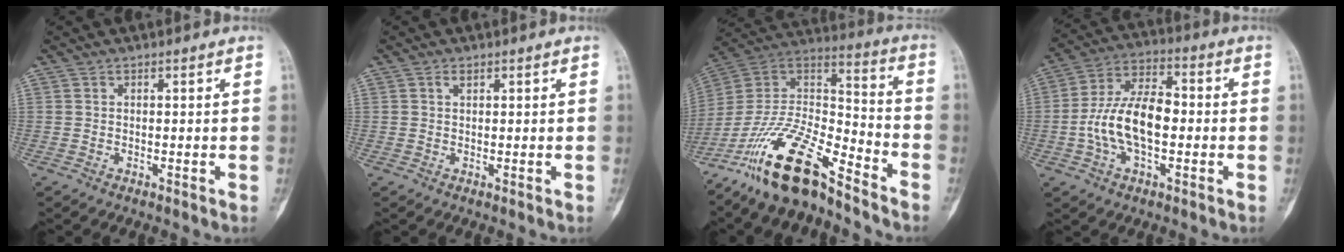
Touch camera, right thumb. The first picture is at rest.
{"total": 1.0, "force": [0.5, 0.6, 0.6], "torque": [-0.011, 0.001, 0.008]}
{"total": 19.5, "force": [-14.3, 5.9, 11.9], "torque": [-0.215, 0.085, -0.265]}
{"total": 13.5, "force": [-1.6, 7.1, 11.3], "torque": [-0.210, 0.034, -0.034]}